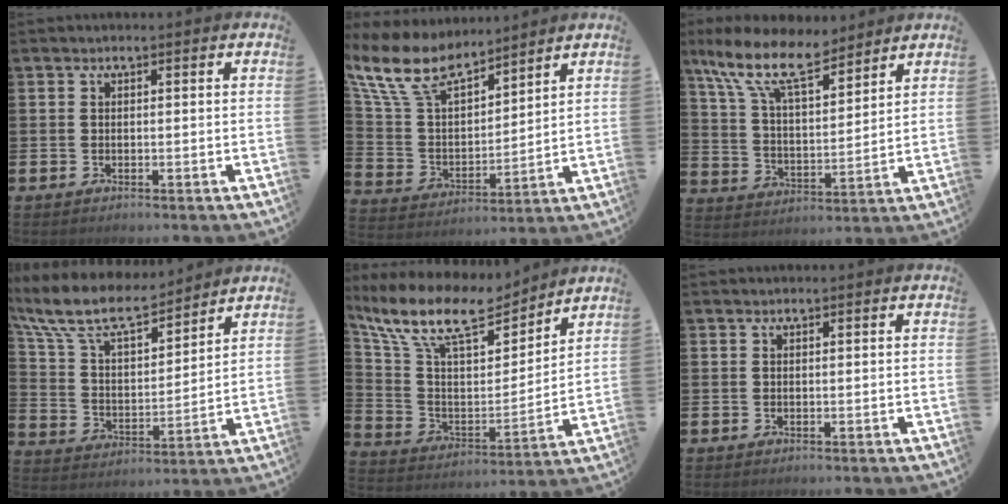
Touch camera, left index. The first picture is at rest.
{"total": 10.9, "force": [9.3, 3.8, 4.2], "torque": [-0.128, -0.045, 0.170]}
{"total": 11.5, "force": [9.0, 3.8, 6.0], "torque": [-0.143, -0.040, 0.160]}
{"total": 10.4, "force": [9.1, 2.8, 4.3], "torque": [-0.126, -0.052, 0.160]}
{"total": 12.5, "force": [10.5, 3.8, 5.5], "torque": [-0.150, -0.061, 0.183]}
{"total": 0.0}